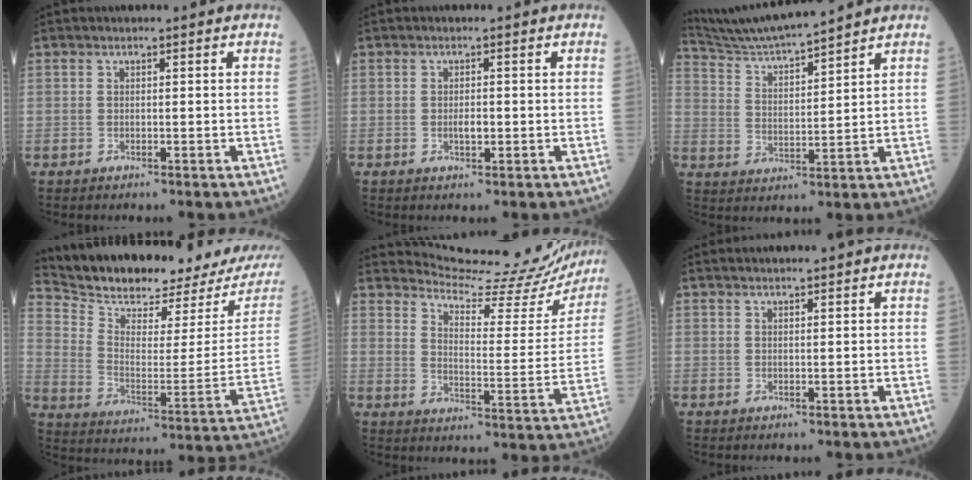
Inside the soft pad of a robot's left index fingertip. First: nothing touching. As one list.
[{"total": 1.5, "force": [-0.6, 0.5, 1.2], "torque": [-0.025, -0.006, -0.010]}, {"total": 10.5, "force": [10.0, -1.1, 3.3], "torque": [-0.074, 0.012, 0.188]}, {"total": 19.9, "force": [18.4, 2.6, 7.0], "torque": [-0.133, -0.059, 0.277]}, {"total": 19.7, "force": [19.2, 1.5, 3.9], "torque": [-0.062, -0.098, 0.230]}, {"total": 2.5, "force": [2.3, -0.2, 1.0], "torque": [-0.010, 0.018, 0.035]}]